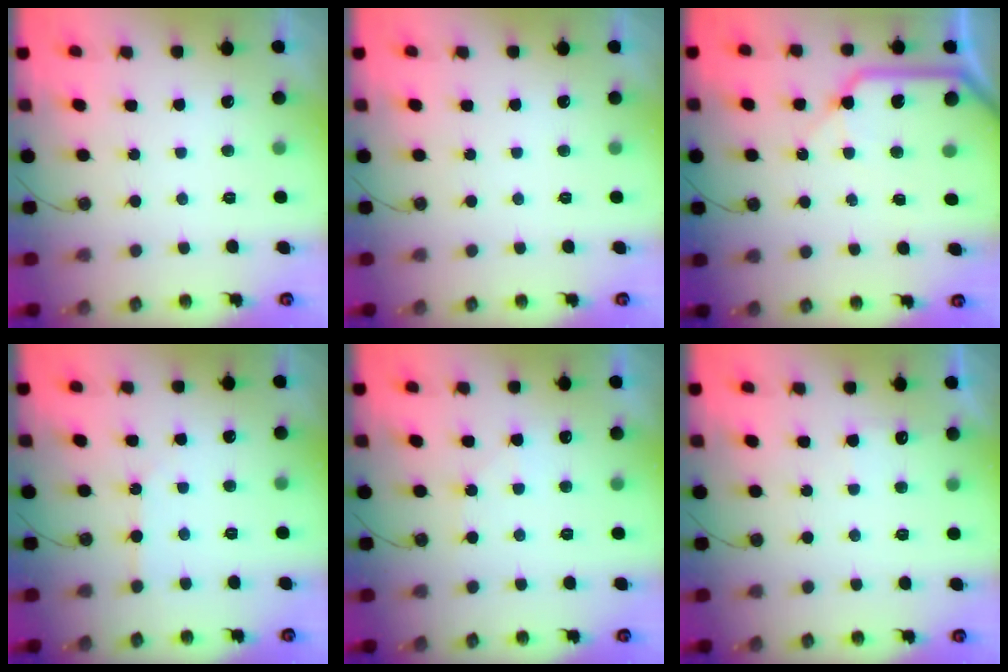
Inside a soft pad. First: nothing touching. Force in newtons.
{"total": 0.0}
{"total": 12.4, "press": 12.4, "slide": 1.0}
{"total": 3.2, "press": 3.2, "slide": 0.5}
{"total": 4.5, "press": 4.5, "slide": 0.6}
{"total": 4.0, "press": 3.9, "slide": 0.8}